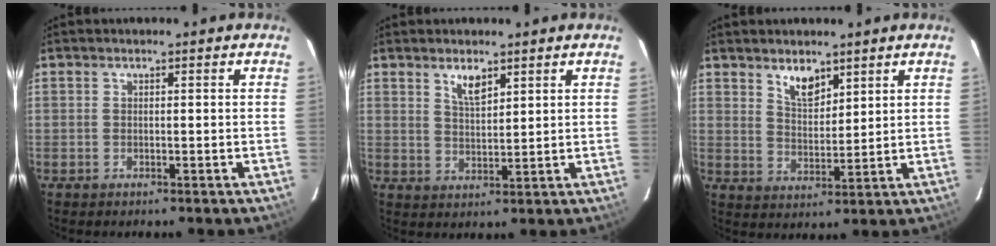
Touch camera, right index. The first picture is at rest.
{"total": 4.2, "force": [2.7, 1.6, 2.7], "torque": [-0.049, -0.002, 0.051]}
{"total": 5.5, "force": [3.9, 2.5, 2.9], "torque": [-0.047, 0.002, 0.075]}